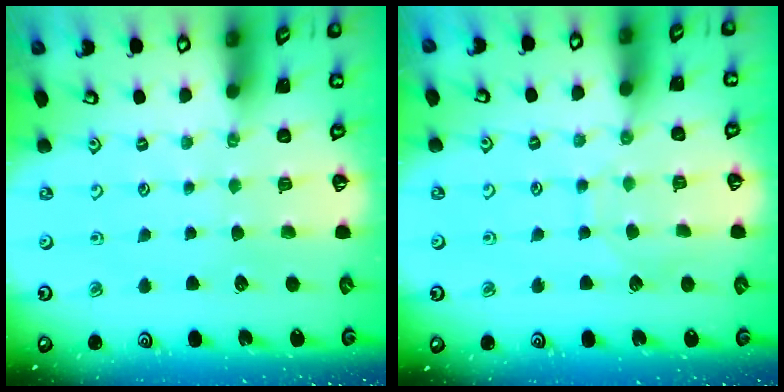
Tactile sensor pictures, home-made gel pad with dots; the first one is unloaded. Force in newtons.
{"total": 5.7, "press": 5.7, "slide": 0.4}